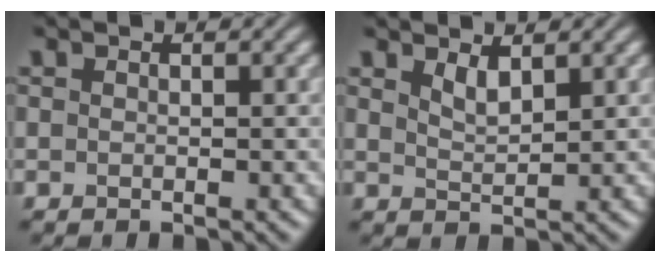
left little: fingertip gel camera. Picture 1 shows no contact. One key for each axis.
{"total": 1.8, "fx": 1.3, "fy": 0.5, "fz": 1.1, "tx": -0.024, "ty": -0.005, "tz": 0.028}